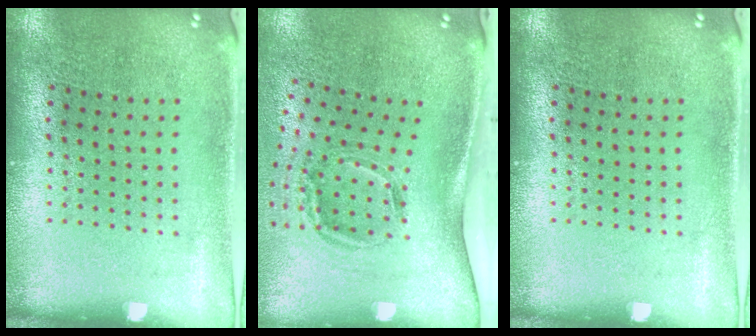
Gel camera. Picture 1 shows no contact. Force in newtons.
{"total": 2.0, "press": 1.2, "slide": 1.6}
{"total": 0.0}